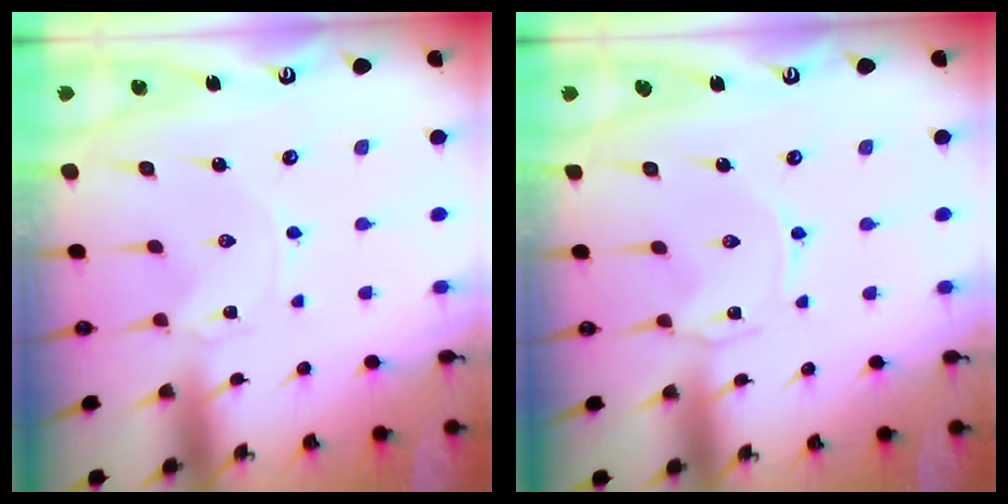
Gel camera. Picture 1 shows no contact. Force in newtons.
{"total": 0.9, "press": 0.8, "slide": 0.2}